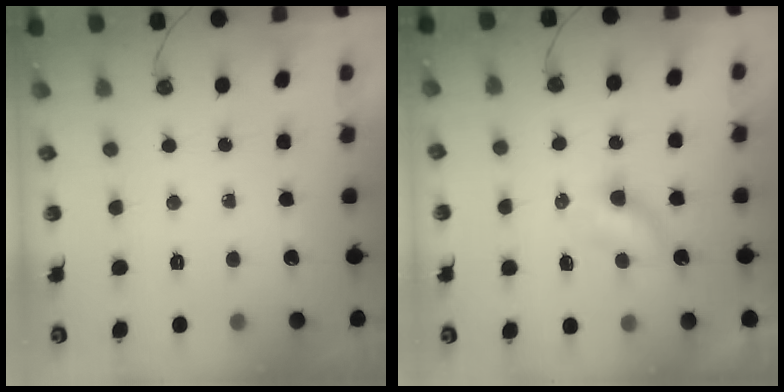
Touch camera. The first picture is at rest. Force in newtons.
{"total": 3.4, "press": 3.4, "slide": 0.5}